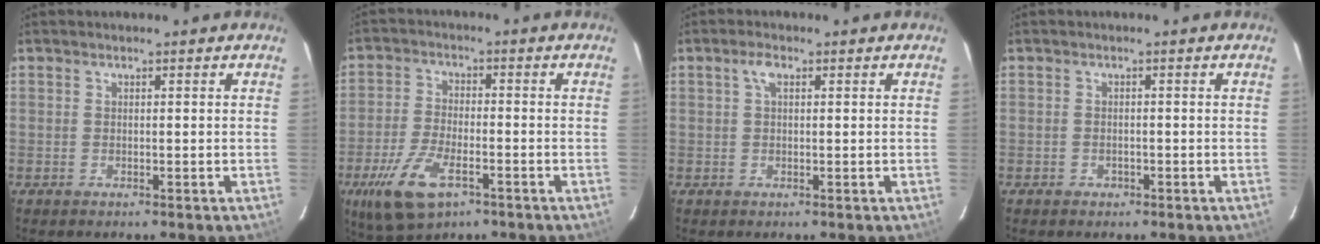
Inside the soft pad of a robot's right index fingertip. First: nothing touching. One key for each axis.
{"total": 11.2, "fx": -5.7, "fy": 5.1, "fz": 8.2, "tx": -0.187, "ty": -0.019, "tz": -0.104}
{"total": 2.1, "fx": 0.9, "fy": 0.9, "fz": 1.7, "tx": -0.036, "ty": 0.007, "tz": 0.016}
{"total": 1.3, "fx": -0.7, "fy": 1.1, "fz": 0.1, "tx": 0.000, "ty": 0.002, "tz": -0.007}